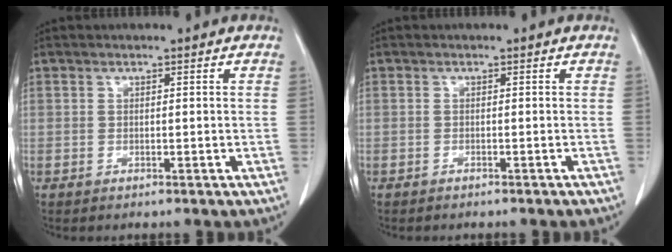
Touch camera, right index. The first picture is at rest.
{"total": 1.6, "force": [-1.4, 0.2, 0.6], "torque": [-0.010, -0.001, -0.017]}